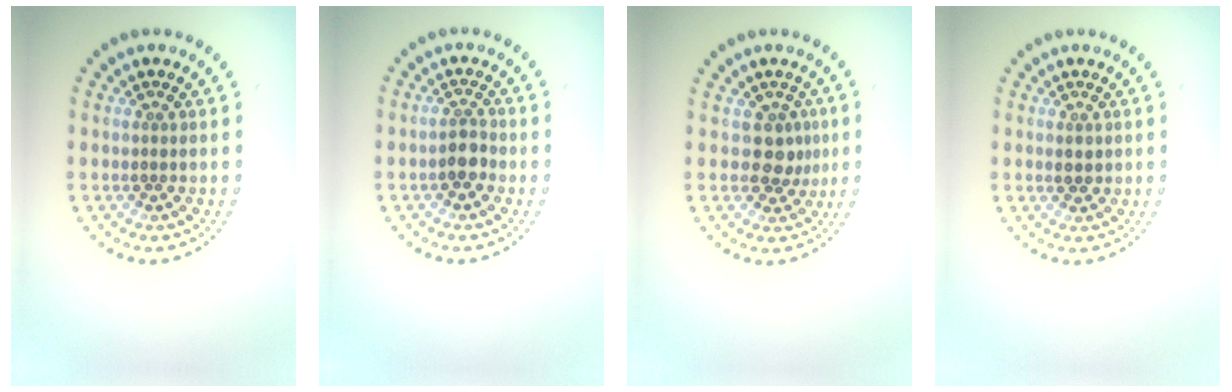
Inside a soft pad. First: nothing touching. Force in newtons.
{"total": 1.7, "press": 1.5, "slide": 0.8}
{"total": 2.3, "press": 2.0, "slide": 1.3}
{"total": 1.1, "press": 1.1, "slide": 0.2}